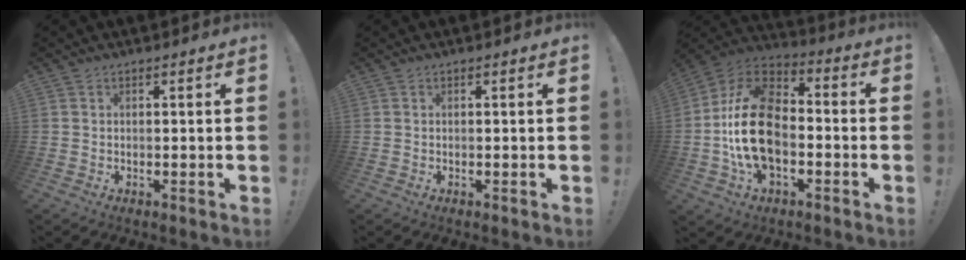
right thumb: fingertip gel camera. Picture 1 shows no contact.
{"total": 0.0}
{"total": 22.0, "force": [-3.5, 14.1, 16.4], "torque": [-0.308, 0.043, -0.050]}